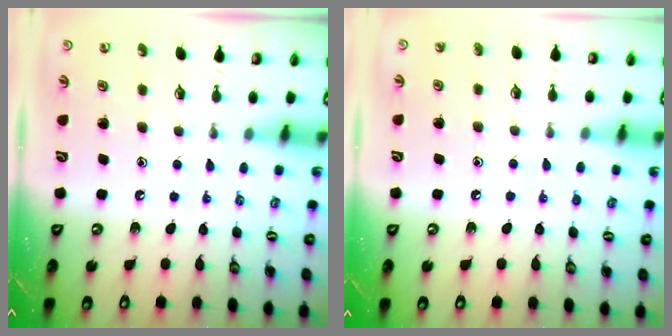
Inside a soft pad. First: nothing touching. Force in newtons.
{"total": 4.2, "press": 4.1, "slide": 0.9}